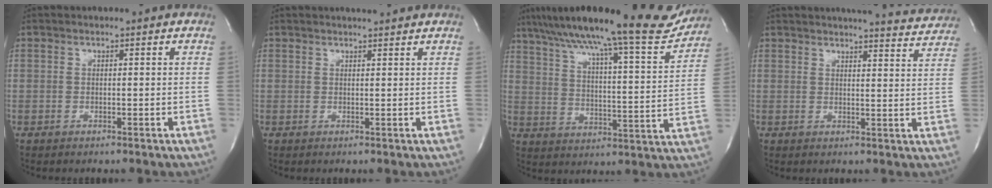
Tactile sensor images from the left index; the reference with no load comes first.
{"total": 3.0, "force": [2.8, 0.2, 1.1], "torque": [-0.019, 0.010, 0.036]}
{"total": 23.4, "force": [20.1, 1.6, 11.7], "torque": [-0.188, -0.020, 0.278]}
{"total": 12.2, "force": [11.8, 1.2, 3.0], "torque": [-0.029, -0.030, 0.121]}